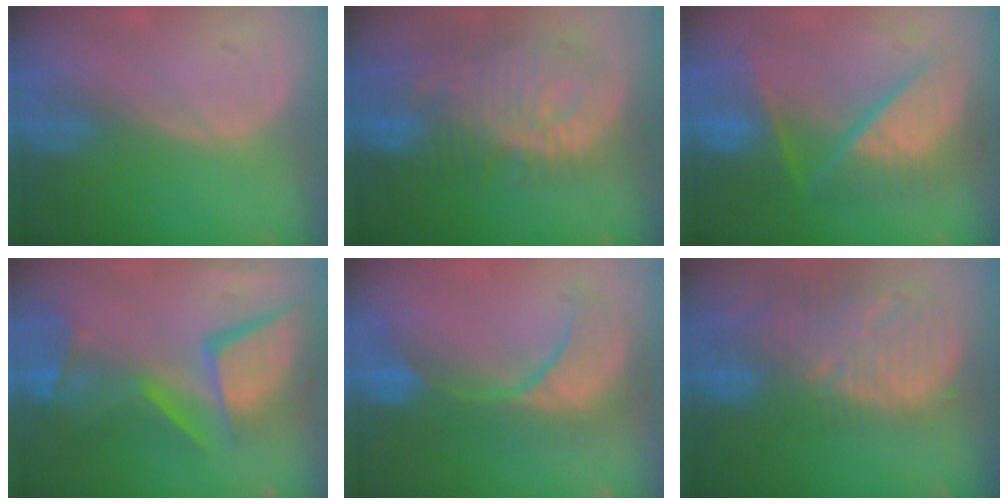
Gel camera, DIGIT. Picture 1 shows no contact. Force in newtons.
{"total": 12.1, "press": 11.0, "slide": 5.0}
{"total": 10.9, "press": 10.9, "slide": 1.4}
{"total": 12.9, "press": 10.6, "slide": 7.3}
{"total": 9.1, "press": 9.0, "slide": 1.1}
{"total": 13.4, "press": 11.5, "slide": 7.0}